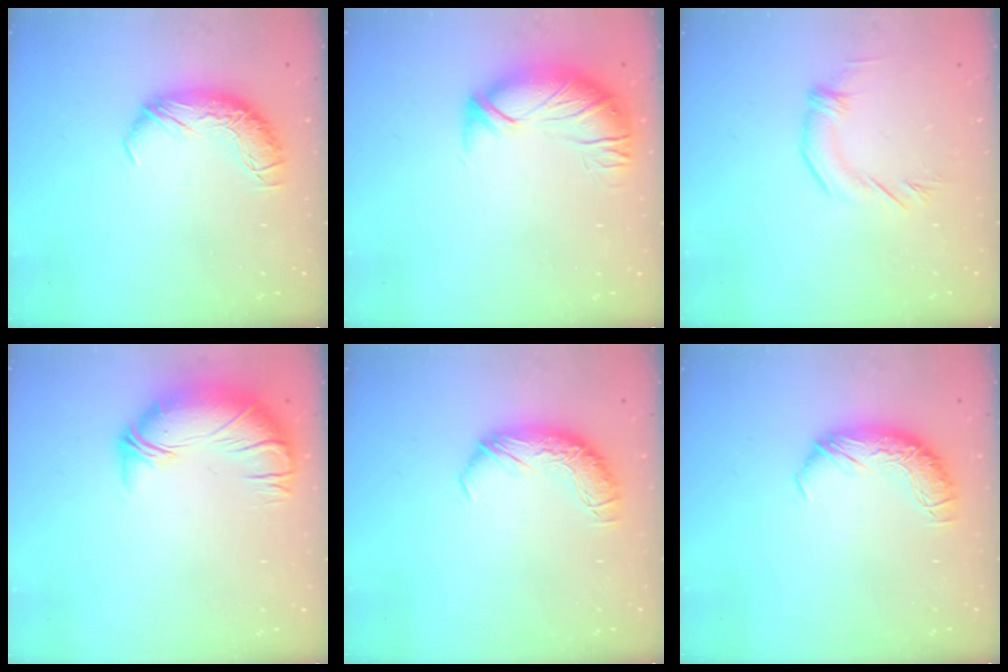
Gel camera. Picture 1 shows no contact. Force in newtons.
{"total": 2.8, "press": 1.3, "slide": 2.5}
{"total": 2.8, "press": 2.8, "slide": 0.2}
{"total": 2.7, "press": 0.3, "slide": 2.7}
{"total": 0.0}
{"total": 0.0}